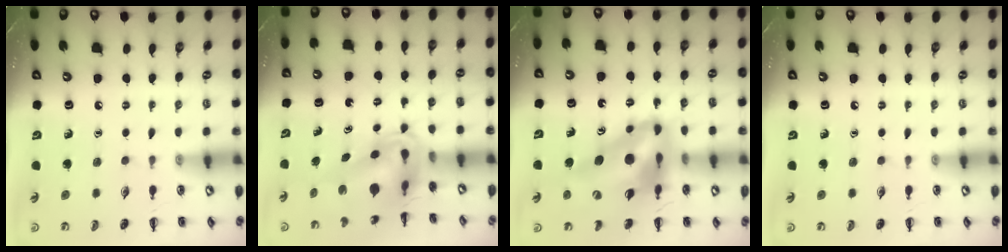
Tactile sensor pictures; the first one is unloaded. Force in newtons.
{"total": 7.6, "press": 7.2, "slide": 2.4}
{"total": 17.5, "press": 16.6, "slide": 5.4}
{"total": 0.0}